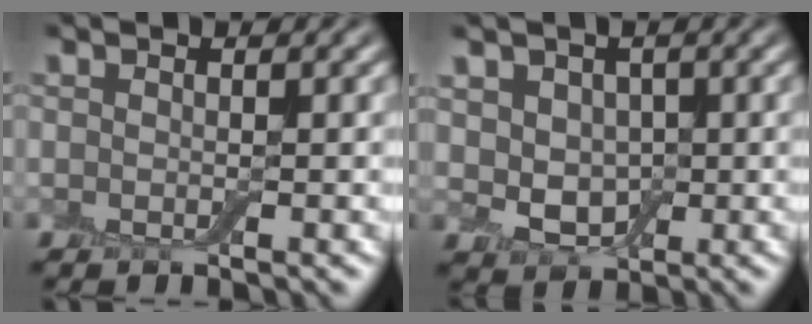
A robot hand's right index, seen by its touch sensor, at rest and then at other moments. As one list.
[{"total": 3.5, "force": [0.5, 2.7, 2.1], "torque": [-0.040, -0.007, 0.014]}]